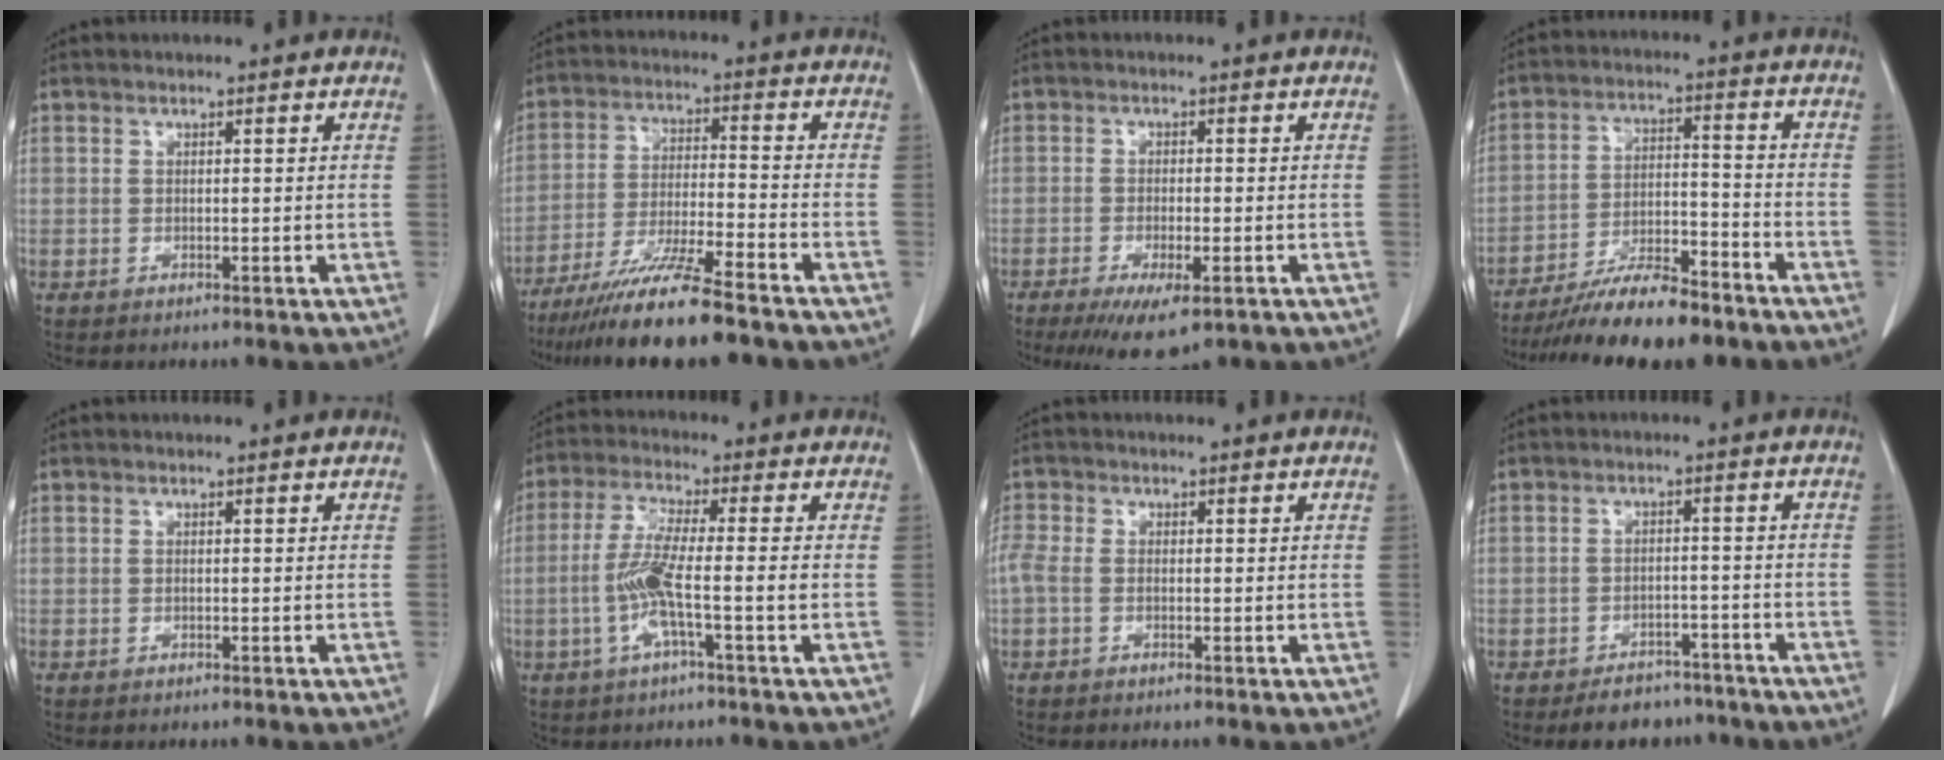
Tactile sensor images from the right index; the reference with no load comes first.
{"total": 13.4, "force": [-10.7, -0.1, 8.0], "torque": [-0.138, -0.032, -0.182]}
{"total": 7.3, "force": [-4.3, 1.8, 5.6], "torque": [-0.091, -0.017, -0.065]}
{"total": 13.0, "force": [-10.8, 2.5, 6.8], "torque": [-0.109, 0.002, -0.180]}
{"total": 0.0}
{"total": 7.5, "force": [-1.9, -0.3, 7.2], "torque": [-0.148, 0.000, -0.041]}
{"total": 3.3, "force": [-0.5, 2.1, 2.5], "torque": [-0.078, 0.014, -0.010]}
{"total": 6.5, "force": [-5.4, 3.4, 1.6], "torque": [-0.013, 0.008, -0.078]}